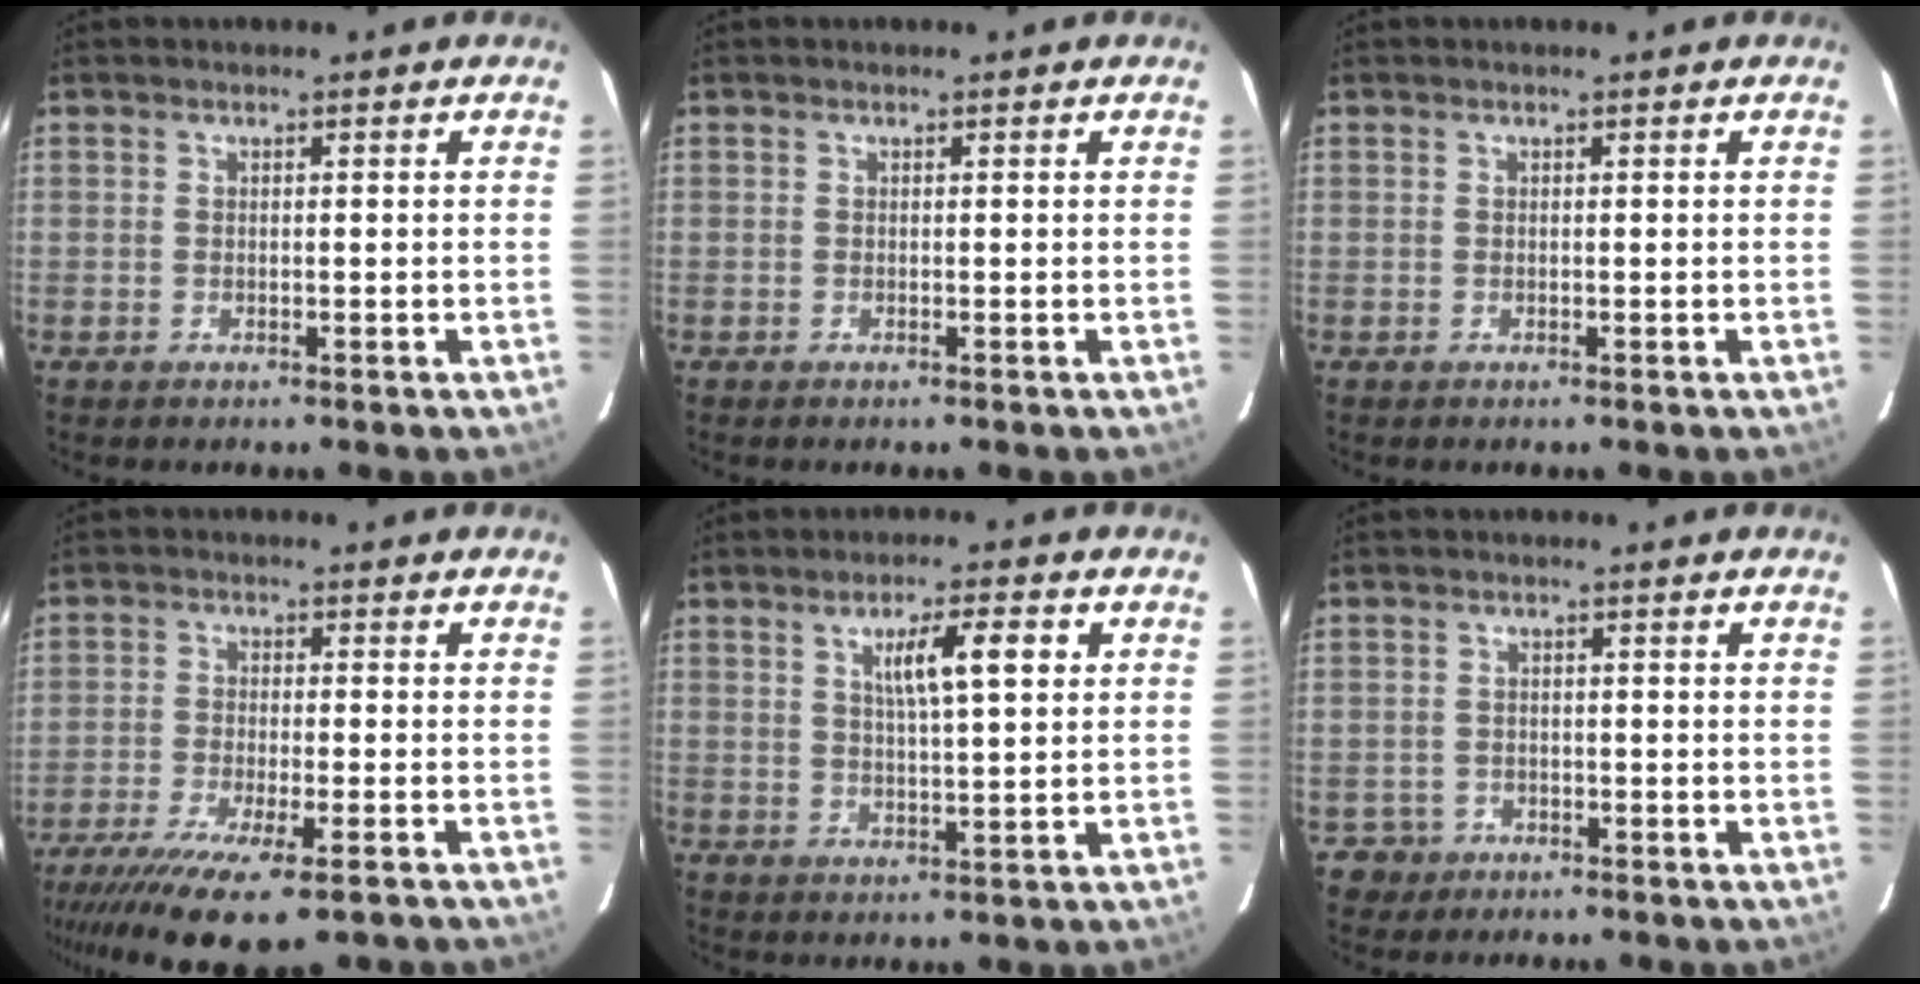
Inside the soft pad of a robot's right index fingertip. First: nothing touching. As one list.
[{"total": 0.0}, {"total": 0.0}, {"total": 15.9, "force": [-12.0, 2.4, 10.1], "torque": [-0.151, -0.038, -0.187]}, {"total": 7.0, "force": [2.5, 0.7, 6.5], "torque": [-0.113, 0.008, 0.042]}, {"total": 3.0, "force": [-1.4, 2.6, -0.7], "torque": [0.015, 0.013, -0.023]}]